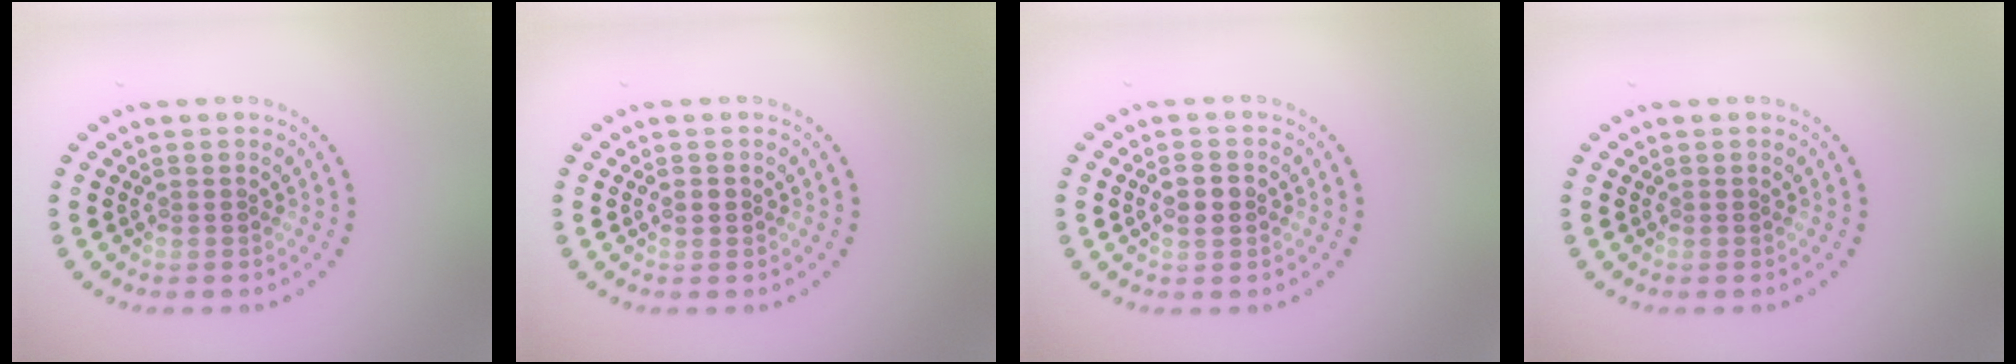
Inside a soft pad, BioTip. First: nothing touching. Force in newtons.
{"total": 0.9, "press": 0.9, "slide": 0.0}
{"total": 1.9, "press": 1.9, "slide": 0.4}
{"total": 0.0}